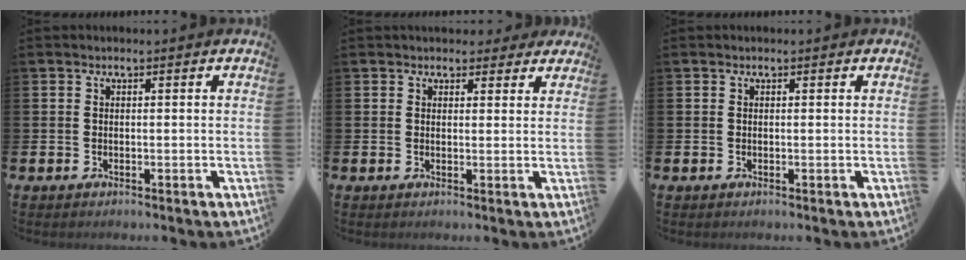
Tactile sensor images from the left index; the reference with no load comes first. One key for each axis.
{"total": 2.6, "fx": 2.2, "fy": 1.3, "fz": 0.1, "tx": 0.009, "ty": -0.007, "tz": 0.036}
{"total": 0.0}